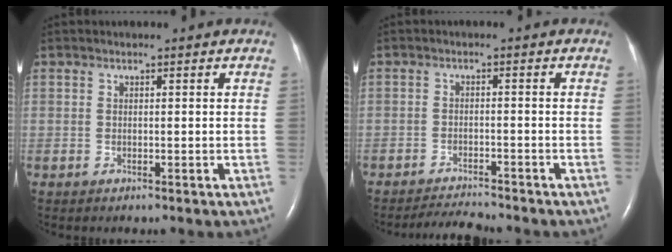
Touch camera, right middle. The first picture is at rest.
{"total": 3.7, "force": [-3.7, -0.4, 0.2], "torque": [-0.011, -0.019, -0.062]}